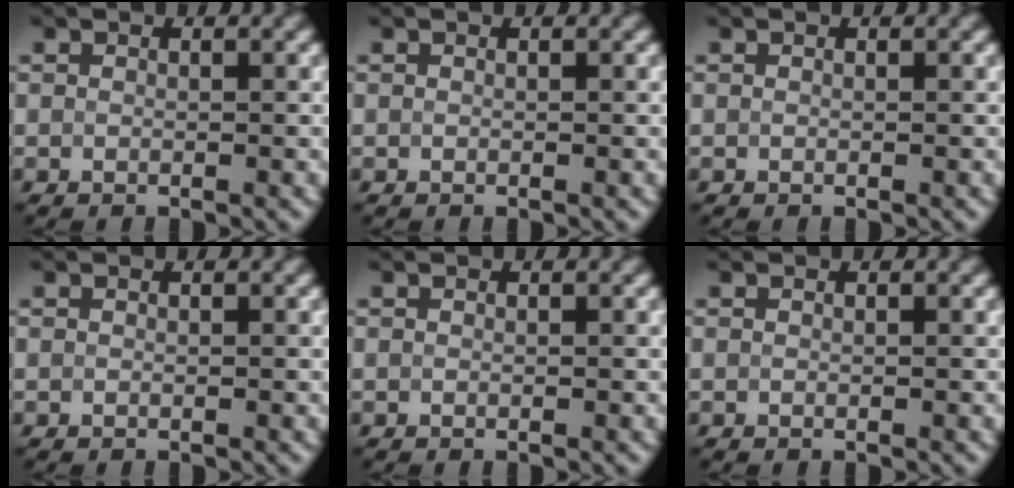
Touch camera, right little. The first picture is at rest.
{"total": 0.0}
{"total": 0.0}
{"total": 0.0}
{"total": 0.0}
{"total": 0.0}